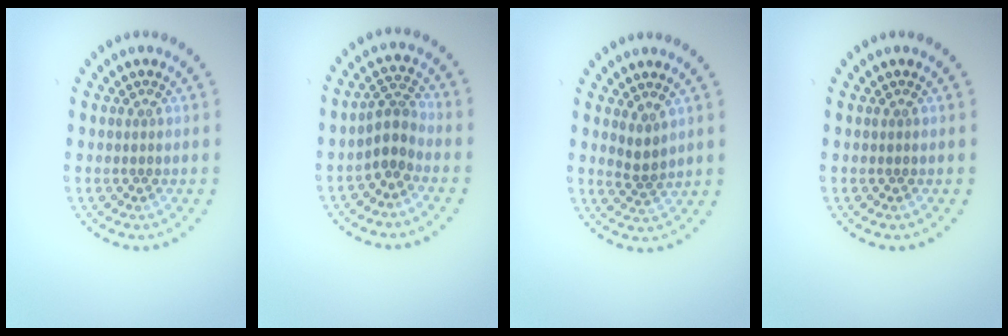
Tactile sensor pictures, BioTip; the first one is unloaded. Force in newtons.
{"total": 2.6, "press": 2.0, "slide": 1.6}
{"total": 1.8, "press": 1.4, "slide": 1.1}
{"total": 0.0}